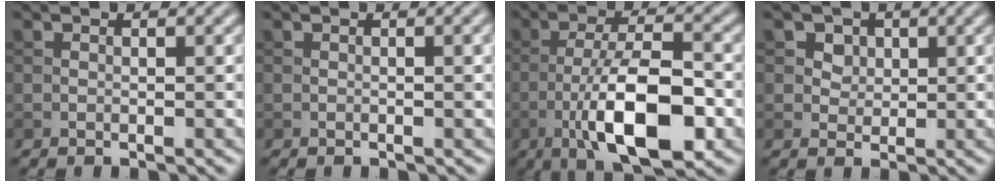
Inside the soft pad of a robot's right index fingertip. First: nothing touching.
{"total": 1.9, "force": [0.1, 0.5, 1.8], "torque": [-0.021, 0.002, -0.002]}
{"total": 10.2, "force": [-3.8, 3.4, 8.9], "torque": [-0.150, 0.004, -0.070]}
{"total": 3.1, "force": [1.5, 2.3, 1.3], "torque": [-0.033, 0.000, 0.028]}